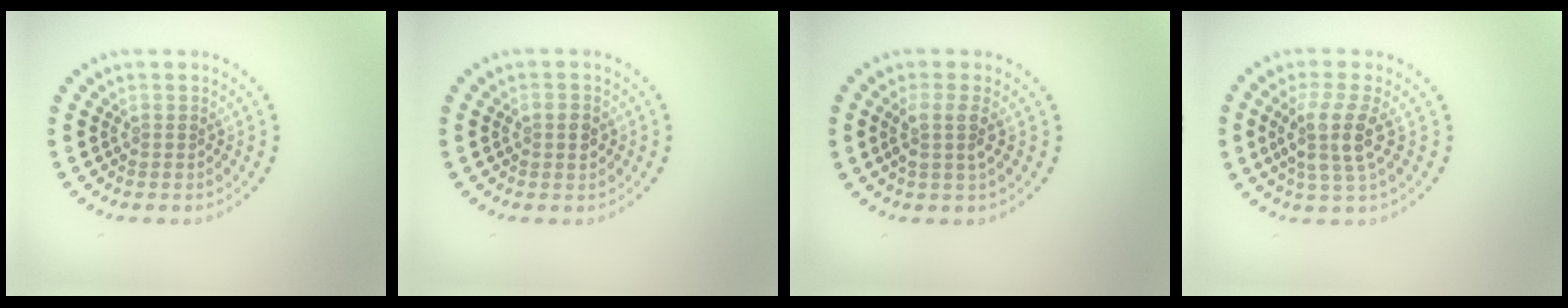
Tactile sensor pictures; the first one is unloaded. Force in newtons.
{"total": 1.9, "press": 1.9, "slide": 0.2}
{"total": 2.0, "press": 1.6, "slide": 1.2}
{"total": 3.6, "press": 2.9, "slide": 2.1}